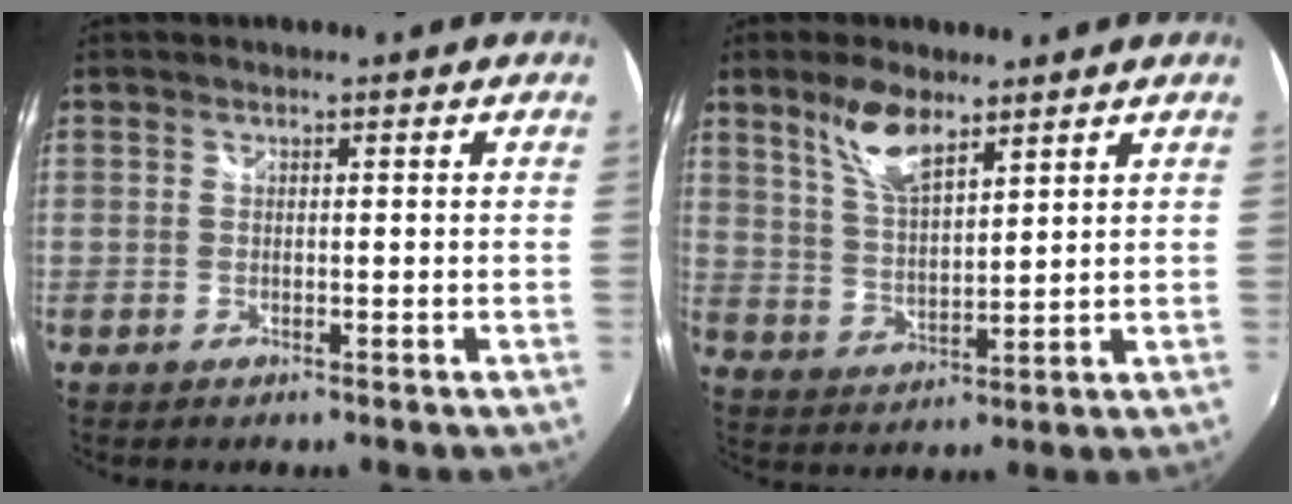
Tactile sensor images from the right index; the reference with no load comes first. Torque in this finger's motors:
{"motor_torque": [0.81, 0.80, 0.27, 0.11]}